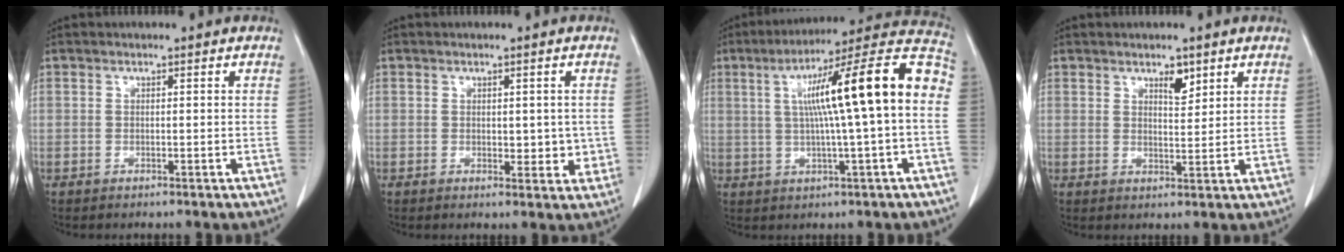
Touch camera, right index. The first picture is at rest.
{"total": 3.7, "force": [0.2, 2.2, 2.9], "torque": [-0.025, -0.004, 0.008]}
{"total": 17.7, "force": [1.8, 0.7, 17.6], "torque": [-0.260, 0.039, 0.022]}
{"total": 3.2, "force": [2.2, 1.1, 2.0], "torque": [-0.031, -0.005, 0.038]}